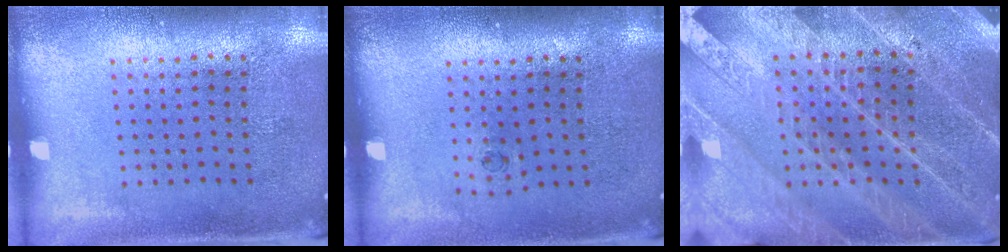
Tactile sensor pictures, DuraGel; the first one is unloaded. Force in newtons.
{"total": 0.6, "press": 0.3, "slide": 0.5}
{"total": 3.7, "press": 3.5, "slide": 1.4}